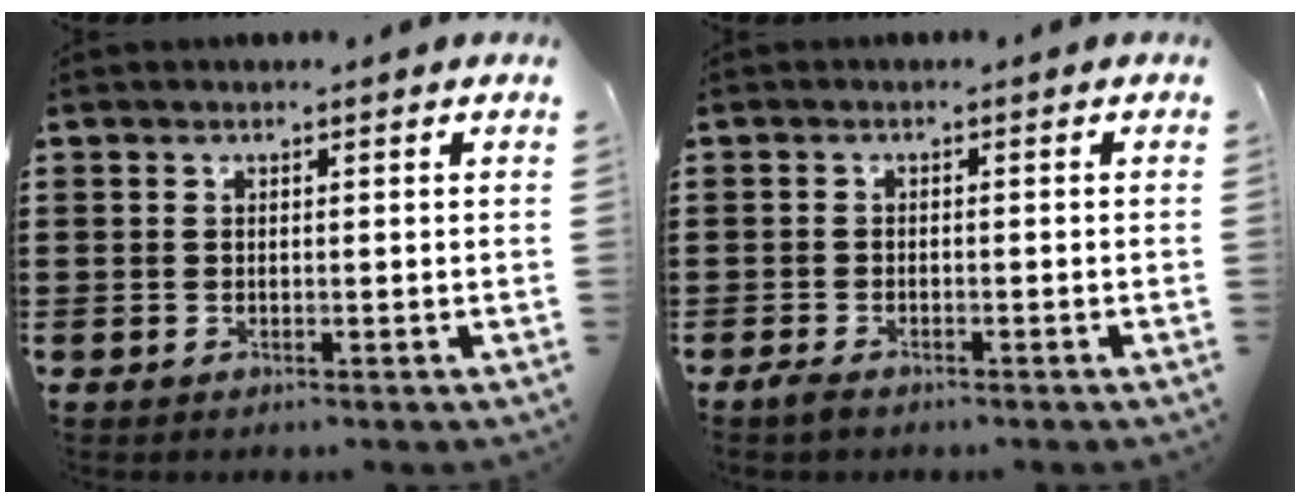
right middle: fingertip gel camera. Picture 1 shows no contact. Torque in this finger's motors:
{"motor_torque": [0.14, 0.09, 0.04, 0.02]}